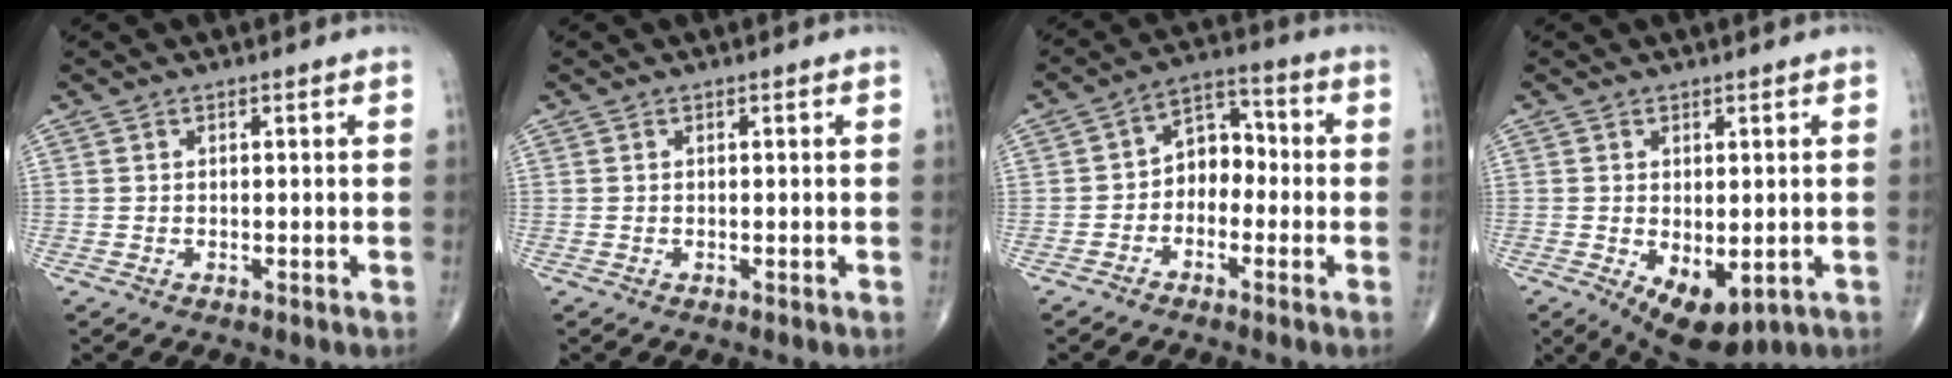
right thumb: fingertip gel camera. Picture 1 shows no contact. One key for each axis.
{"total": 0.0}
{"total": 6.4, "fx": -1.2, "fy": 4.8, "fz": 4.1, "tx": -0.038, "ty": 0.033, "tz": -0.039}
{"total": 8.9, "fx": -2.6, "fy": 4.7, "fz": 7.1, "tx": -0.096, "ty": -0.012, "tz": -0.023}